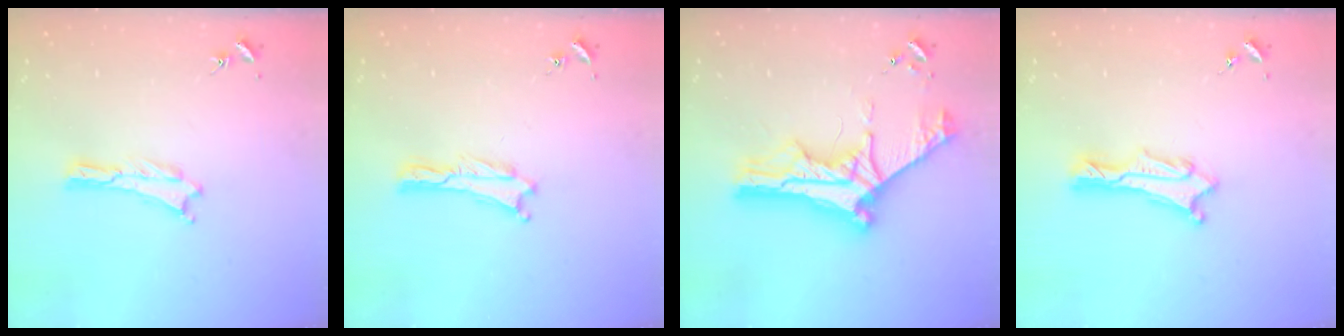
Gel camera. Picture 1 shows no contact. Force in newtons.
{"total": 0.0}
{"total": 10.9, "press": 10.9, "slide": 1.1}
{"total": 1.5, "press": 1.5, "slide": 0.1}